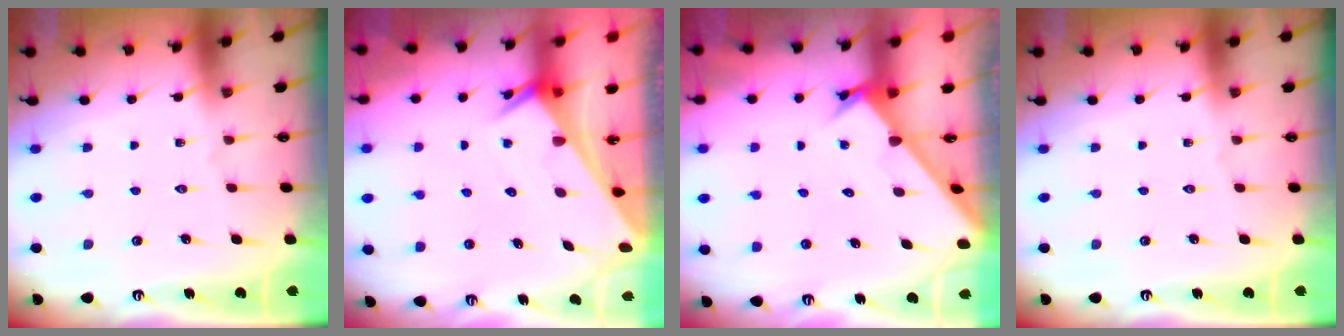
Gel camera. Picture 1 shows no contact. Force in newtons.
{"total": 2.7, "press": 2.7, "slide": 0.1}
{"total": 2.6, "press": 2.6, "slide": 0.3}
{"total": 0.0}